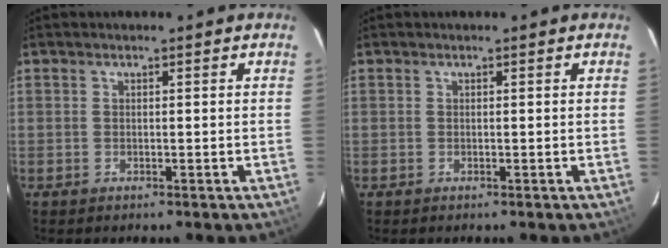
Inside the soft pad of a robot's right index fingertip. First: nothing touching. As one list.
[{"total": 0.0}]